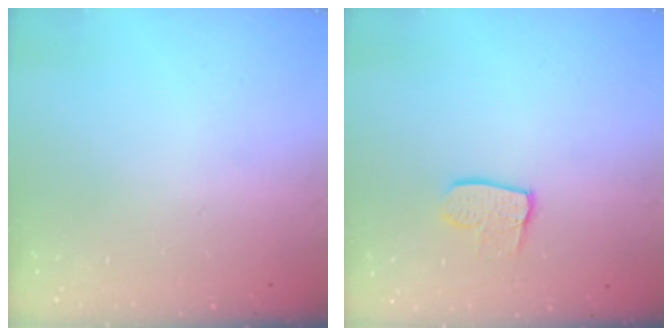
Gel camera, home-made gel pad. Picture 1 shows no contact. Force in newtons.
{"total": 7.7, "press": 7.7, "slide": 0.7}